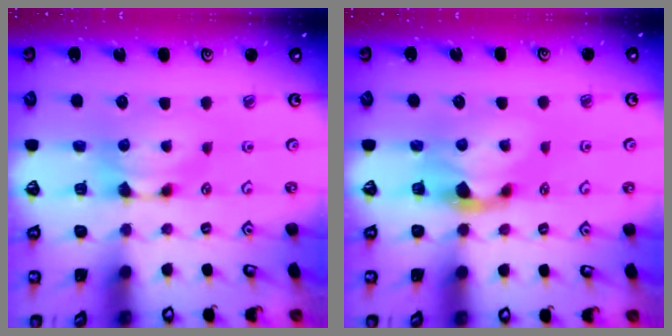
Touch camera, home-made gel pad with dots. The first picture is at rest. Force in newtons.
{"total": 1.7, "press": 1.0, "slide": 1.4}